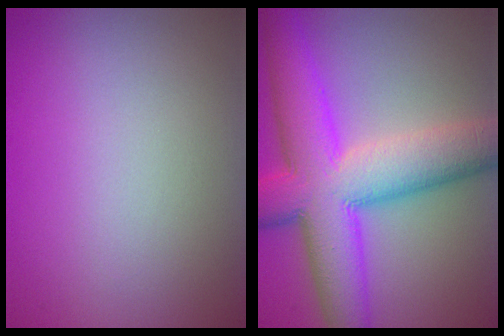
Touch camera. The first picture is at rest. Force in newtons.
{"total": 11.9, "press": 11.9, "slide": 0.2}